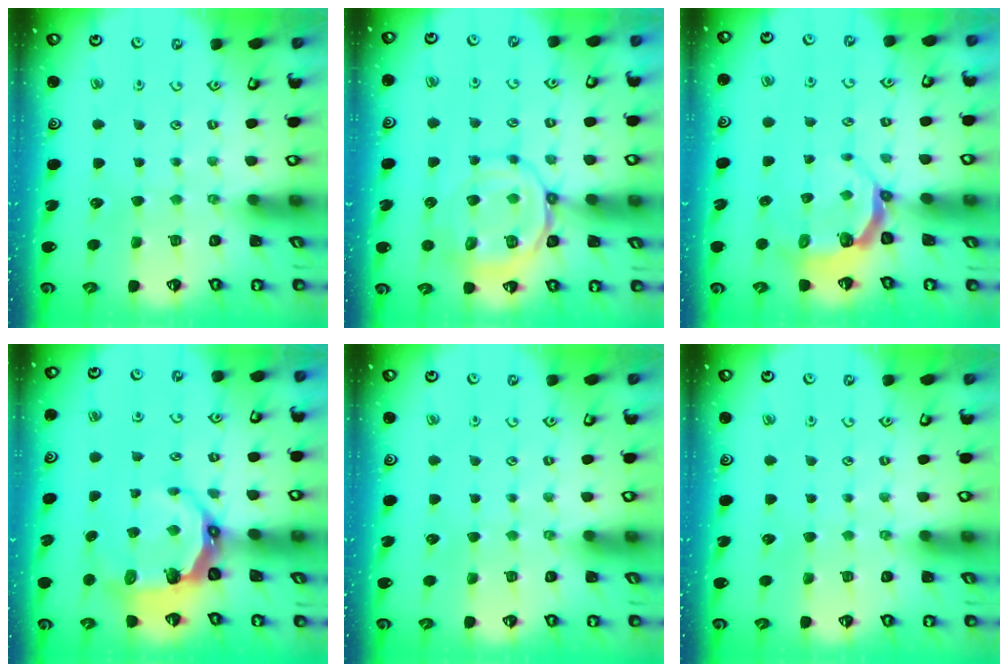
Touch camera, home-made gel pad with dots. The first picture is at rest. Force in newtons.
{"total": 12.2, "press": 12.0, "slide": 1.6}
{"total": 4.9, "press": 4.0, "slide": 2.8}
{"total": 7.3, "press": 5.9, "slide": 4.3}
{"total": 0.0}
{"total": 0.0}